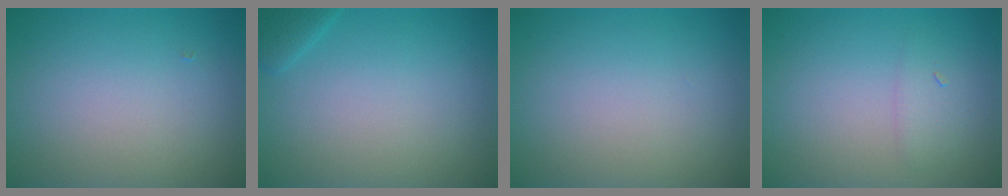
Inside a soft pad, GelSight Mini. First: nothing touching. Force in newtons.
{"total": 1.4, "press": 1.4, "slide": 0.1}
{"total": 0.0}
{"total": 1.3, "press": 1.3, "slide": 0.1}